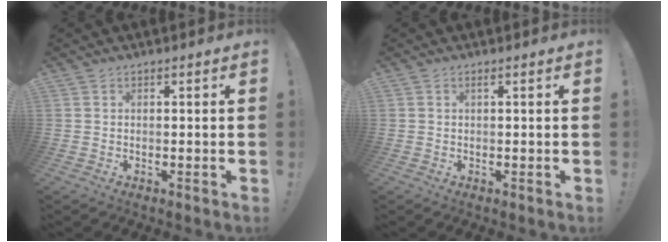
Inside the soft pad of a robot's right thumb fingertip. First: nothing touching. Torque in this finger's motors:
{"motor_torque": [-0.01, 0.18, 0.22, -0.04, -0.02]}